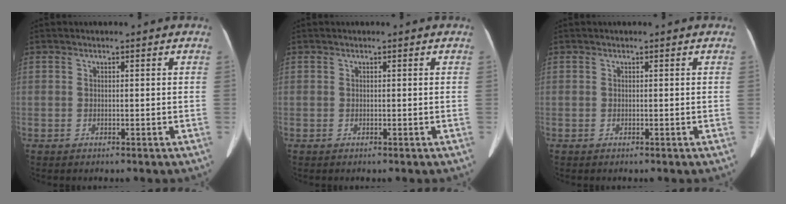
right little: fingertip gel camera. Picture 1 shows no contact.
{"total": 0.0}
{"total": 0.0}